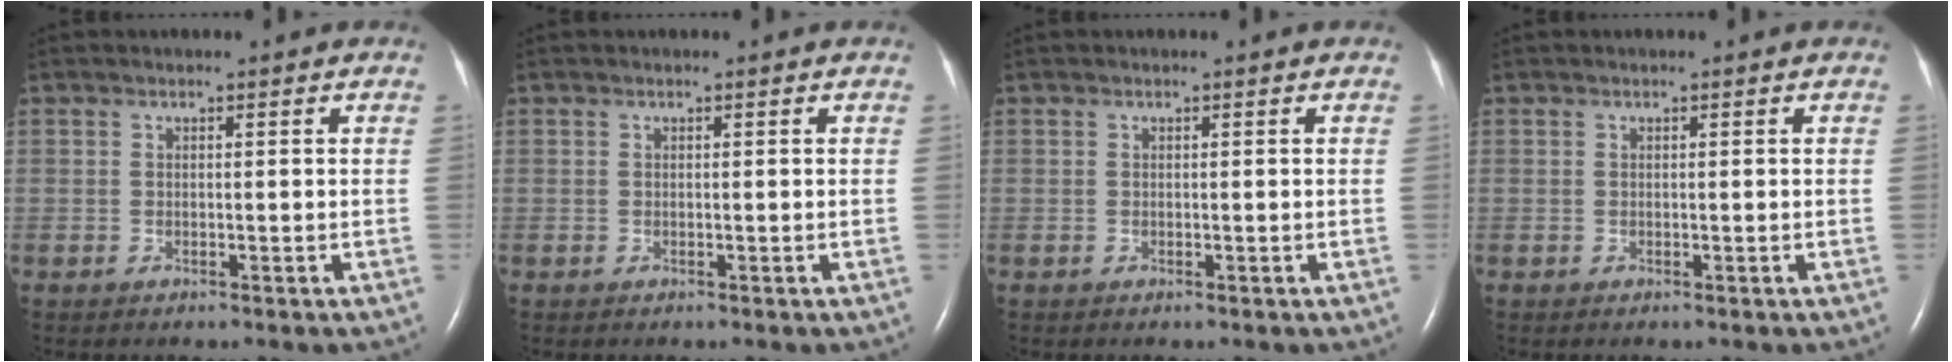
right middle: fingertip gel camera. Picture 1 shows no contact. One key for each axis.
{"total": 0.0}
{"total": 0.0}
{"total": 0.0}